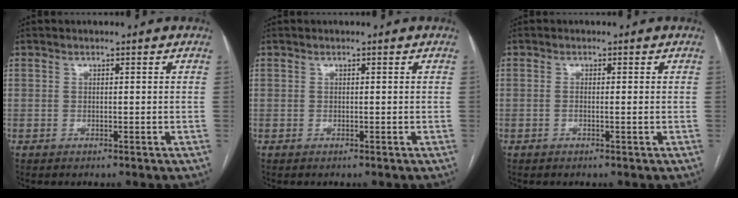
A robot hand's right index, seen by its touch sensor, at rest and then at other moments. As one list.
[{"total": 0.0}, {"total": 0.8, "force": [0.0, 0.1, 0.8], "torque": [-0.015, 0.001, 0.002]}]